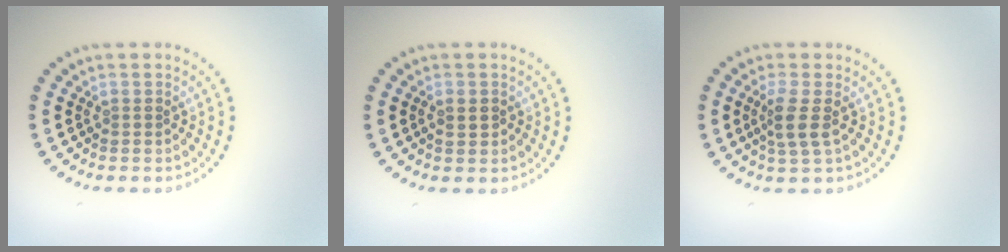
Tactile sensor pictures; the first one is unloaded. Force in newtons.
{"total": 1.0, "press": 0.9, "slide": 0.3}
{"total": 2.4, "press": 1.9, "slide": 1.5}